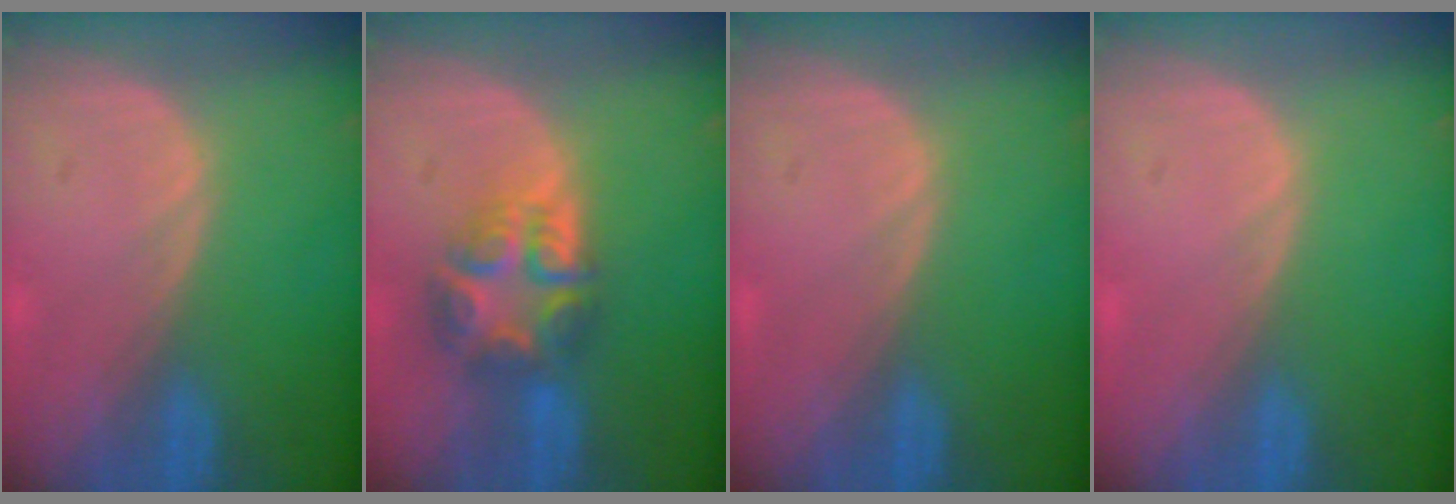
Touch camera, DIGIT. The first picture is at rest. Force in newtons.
{"total": 7.8, "press": 6.8, "slide": 3.8}
{"total": 0.0}
{"total": 0.0}